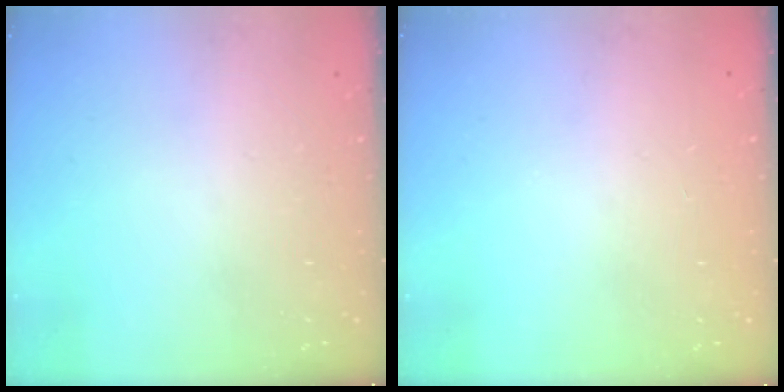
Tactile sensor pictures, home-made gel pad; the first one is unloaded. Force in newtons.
{"total": 0.0}